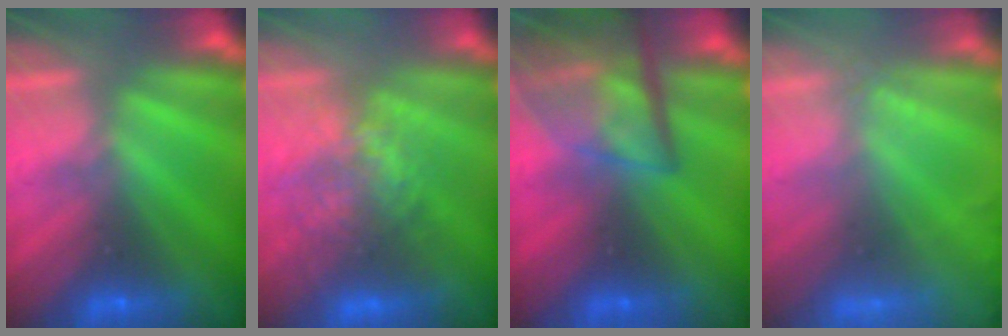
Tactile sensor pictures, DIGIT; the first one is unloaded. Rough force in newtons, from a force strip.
{"total": 3.6}
{"total": 6.8}
{"total": 2.4}